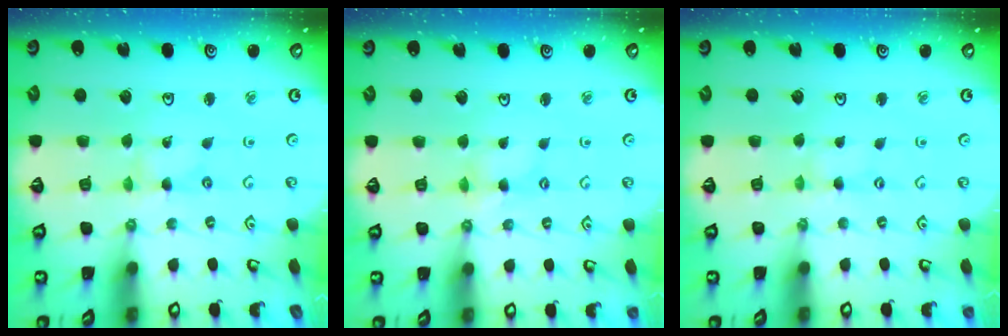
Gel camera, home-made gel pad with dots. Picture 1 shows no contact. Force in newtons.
{"total": 3.0, "press": 3.0, "slide": 0.4}
{"total": 0.0}